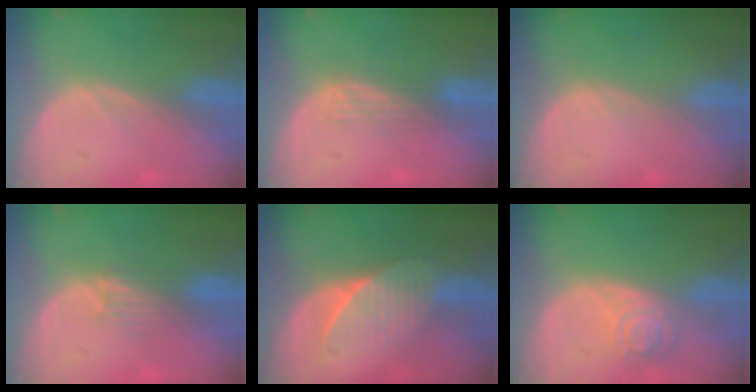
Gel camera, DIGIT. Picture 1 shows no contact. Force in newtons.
{"total": 2.9, "press": 2.7, "slide": 1.1}
{"total": 0.0}
{"total": 3.3, "press": 3.2, "slide": 0.8}
{"total": 7.5, "press": 6.6, "slide": 3.5}
{"total": 5.0, "press": 4.4, "slide": 2.3}